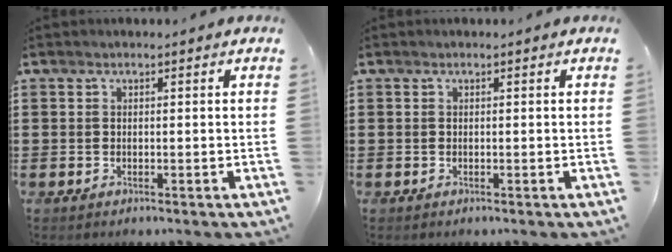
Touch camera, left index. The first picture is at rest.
{"total": 0.0}